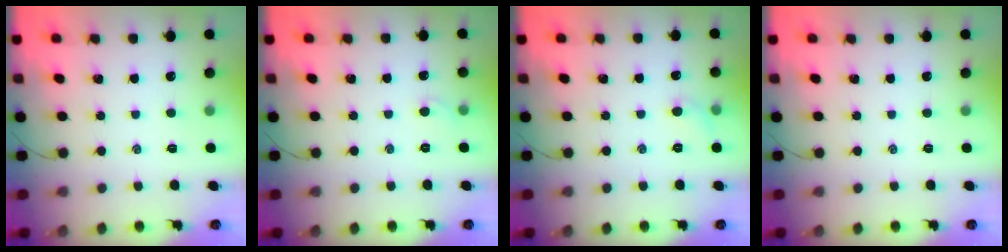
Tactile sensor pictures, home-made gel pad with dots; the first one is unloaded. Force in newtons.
{"total": 2.9, "press": 2.8, "slide": 1.0}
{"total": 4.0, "press": 3.8, "slide": 1.2}
{"total": 0.0}